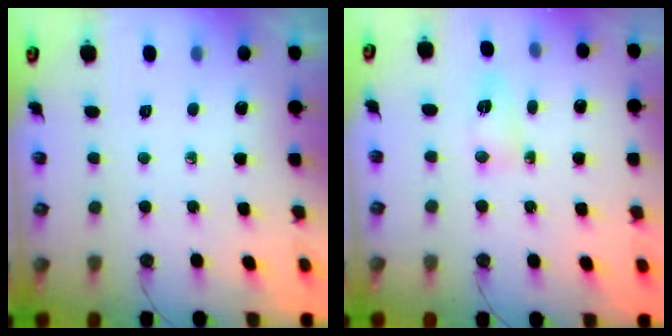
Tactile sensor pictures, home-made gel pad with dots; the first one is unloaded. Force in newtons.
{"total": 3.9, "press": 3.6, "slide": 1.6}